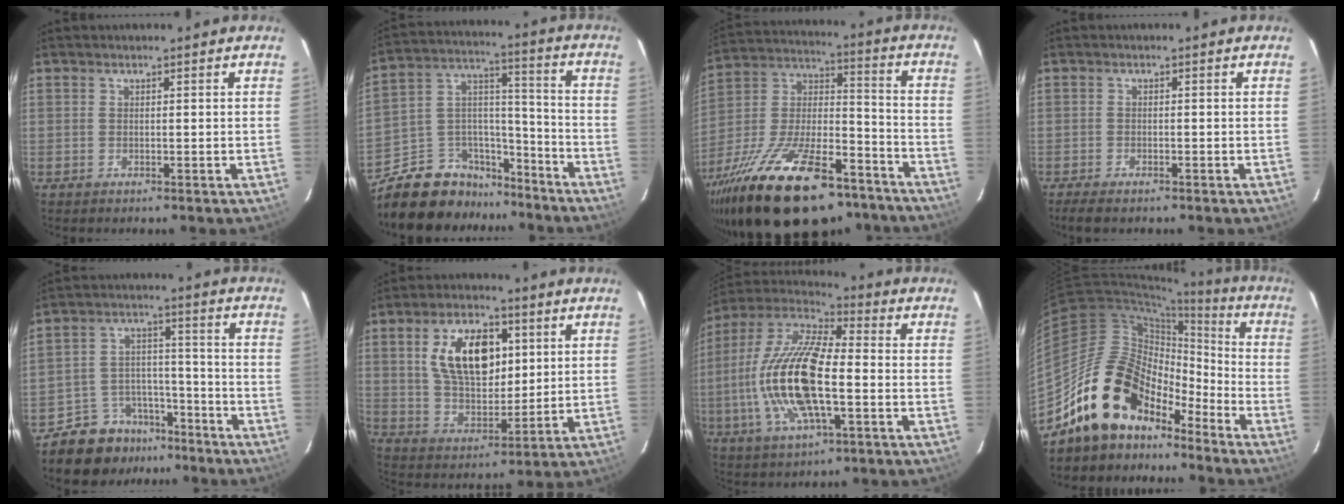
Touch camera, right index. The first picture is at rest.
{"total": 20.1, "force": [-15.1, 11.0, 7.5], "torque": [-0.172, 0.074, -0.233]}
{"total": 31.9, "force": [-22.0, 12.5, 19.5], "torque": [-0.365, -0.009, -0.337]}
{"total": 3.7, "force": [-2.9, 1.0, 2.0], "torque": [-0.050, -0.013, -0.052]}
{"total": 10.4, "force": [-8.3, 6.2, 1.3], "torque": [-0.036, 0.048, -0.121]}
{"total": 14.6, "force": [4.3, 8.3, 11.2], "torque": [-0.200, 0.015, 0.086]}
{"total": 20.4, "force": [-3.2, 7.4, 18.8], "torque": [-0.382, -0.004, -0.070]}
{"total": 17.2, "force": [-12.9, 9.0, 6.9], "torque": [-0.132, 0.028, -0.223]}